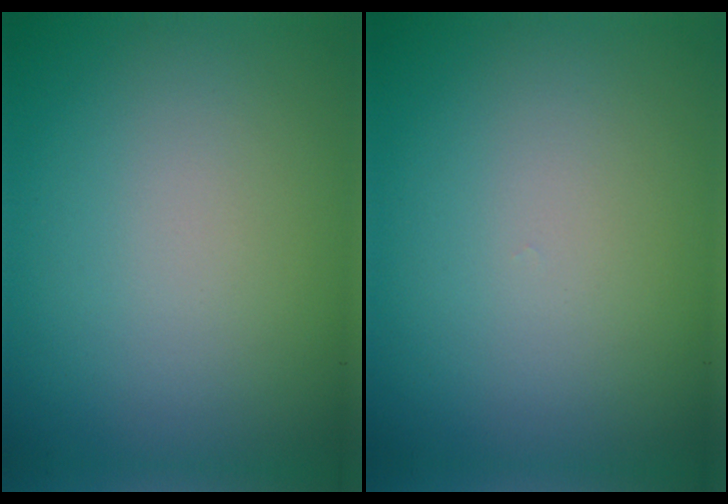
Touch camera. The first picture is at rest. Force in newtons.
{"total": 0.0}